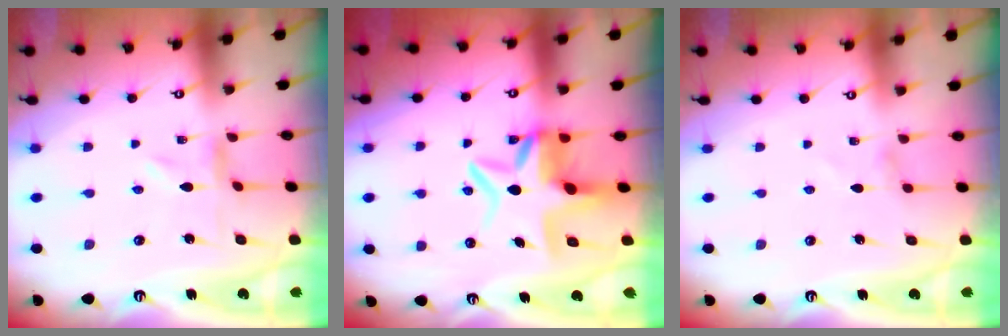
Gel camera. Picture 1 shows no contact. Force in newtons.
{"total": 9.8, "press": 9.3, "slide": 3.2}
{"total": 0.5, "press": 0.5, "slide": 0.1}